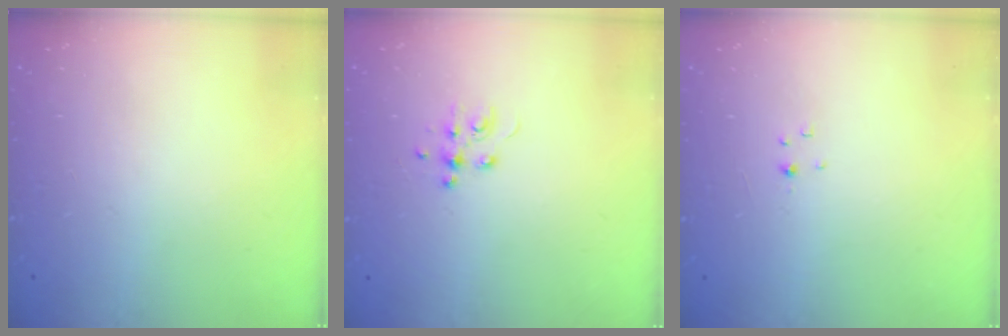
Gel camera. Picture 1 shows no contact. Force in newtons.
{"total": 6.1, "press": 6.0, "slide": 1.3}
{"total": 1.1, "press": 1.1, "slide": 0.2}